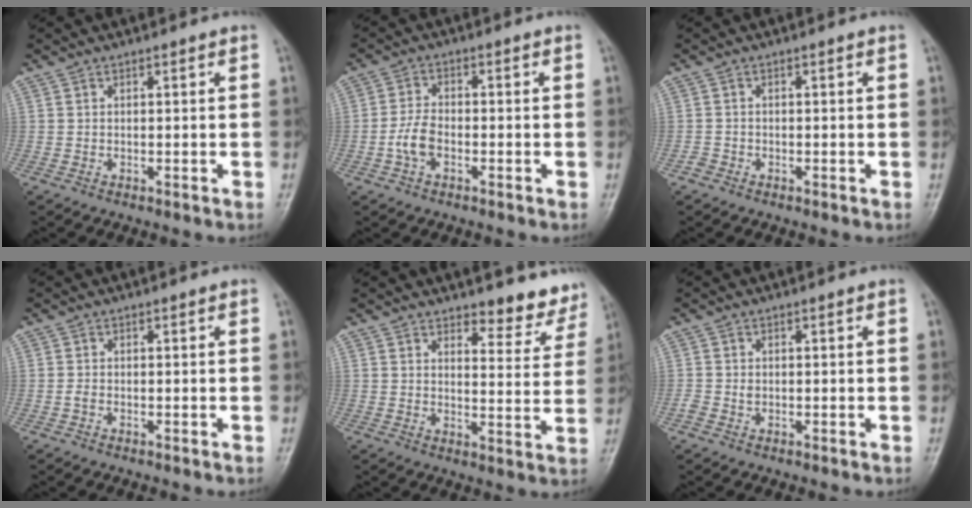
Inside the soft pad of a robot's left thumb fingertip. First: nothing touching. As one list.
[{"total": 4.4, "force": [-1.7, 2.5, 3.1], "torque": [-0.063, 0.013, -0.037]}, {"total": 1.1, "force": [-0.9, 0.7, 0.0], "torque": [0.002, 0.002, -0.024]}, {"total": 0.7, "force": [-0.4, 0.4, 0.5], "torque": [-0.009, 0.001, -0.009]}, {"total": 7.9, "force": [7.0, 2.9, 2.0], "torque": [0.011, -0.056, 0.077]}, {"total": 1.1, "force": [-0.4, 0.9, 0.6], "torque": [-0.002, 0.003, -0.006]}]